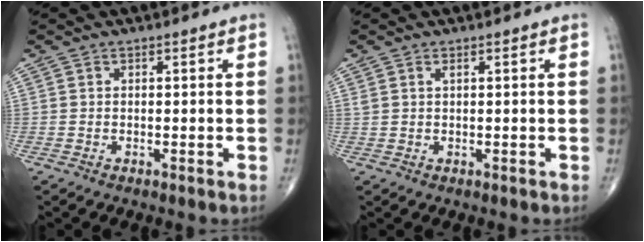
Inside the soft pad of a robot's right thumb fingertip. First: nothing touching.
{"total": 0.9, "force": [0.5, 0.2, 0.7], "torque": [-0.018, 0.006, 0.012]}